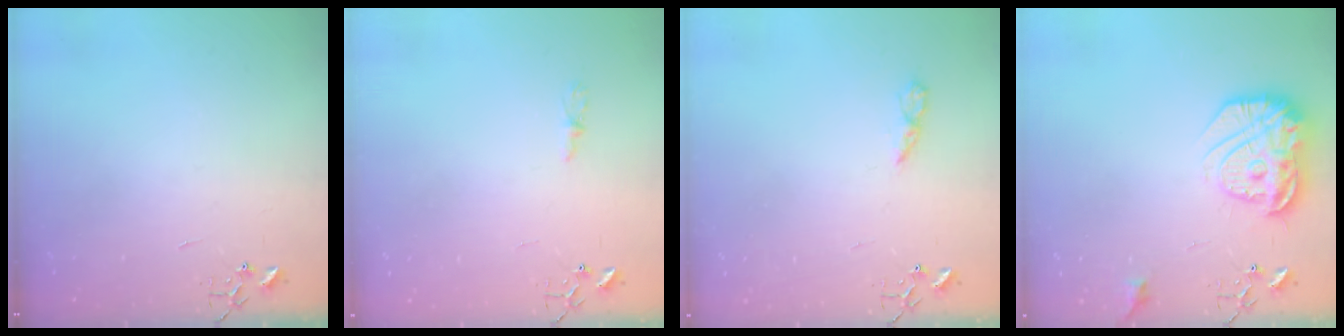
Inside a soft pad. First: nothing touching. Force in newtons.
{"total": 4.4, "press": 4.3, "slide": 0.5}
{"total": 5.8, "press": 5.7, "slide": 0.6}
{"total": 17.6, "press": 17.6, "slide": 1.3}